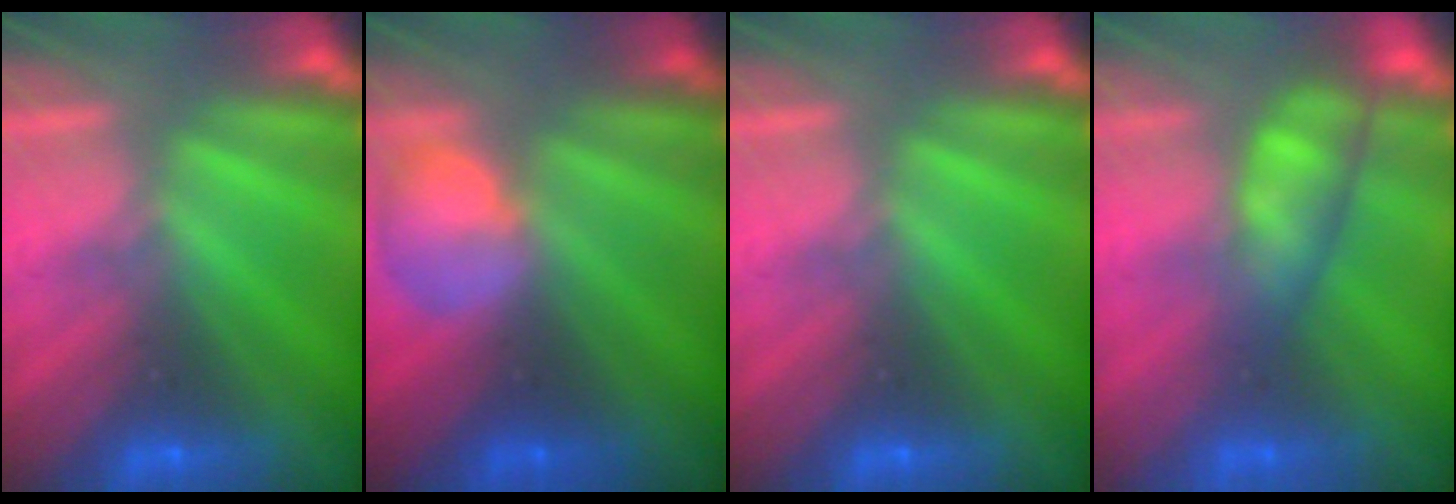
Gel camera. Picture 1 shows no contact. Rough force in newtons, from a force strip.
{"total": 2.4}
{"total": 0.0}
{"total": 4.7}